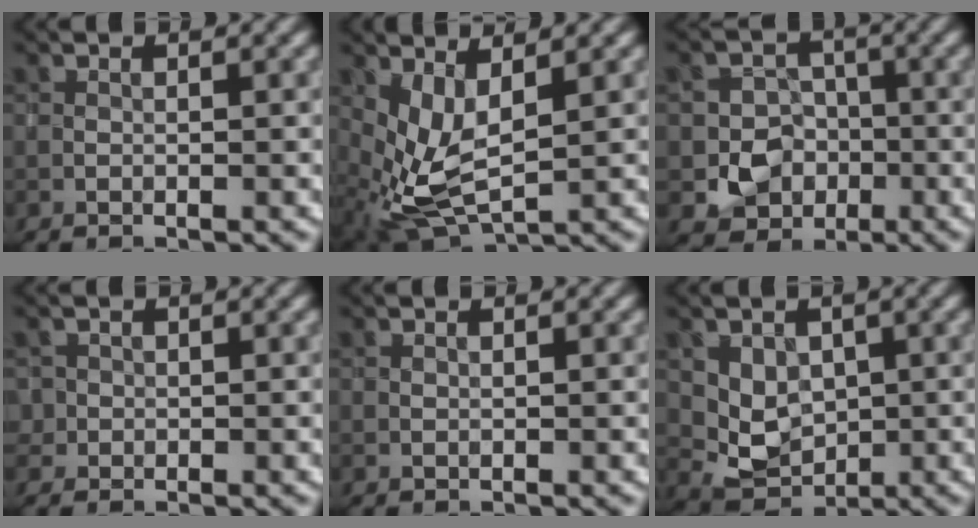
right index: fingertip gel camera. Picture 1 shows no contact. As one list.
[{"total": 4.4, "force": [1.0, 2.0, 3.8], "torque": [-0.091, -0.012, 0.026]}, {"total": 4.9, "force": [-1.3, 4.5, 1.5], "torque": [-0.001, 0.002, -0.038]}, {"total": 1.6, "force": [-0.5, 1.5, -0.1], "torque": [0.011, 0.007, -0.009]}, {"total": 0.0}, {"total": 3.8, "force": [0.9, 3.1, 2.1], "torque": [-0.033, -0.012, 0.023]}]